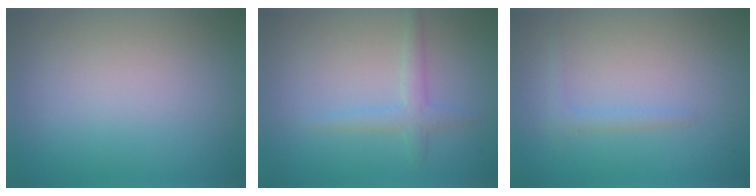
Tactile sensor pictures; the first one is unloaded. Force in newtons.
{"total": 1.9, "press": 1.9, "slide": 0.1}
{"total": 1.1, "press": 1.1, "slide": 0.1}